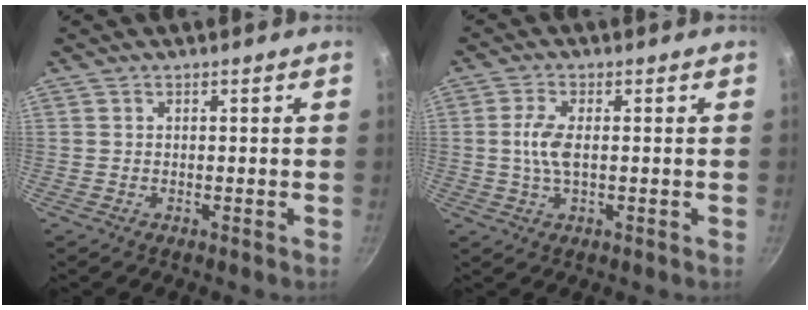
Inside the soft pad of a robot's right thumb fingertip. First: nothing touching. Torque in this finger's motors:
{"motor_torque": [0.74, 0.98, 0.62, -0.17, 0.06]}